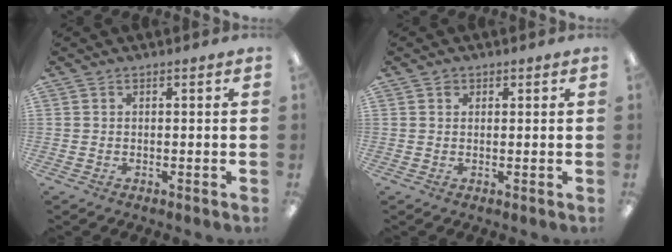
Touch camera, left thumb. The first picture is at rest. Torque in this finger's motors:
{"motor_torque": [0.40, 0.28, 0.33, -0.10, -0.01]}